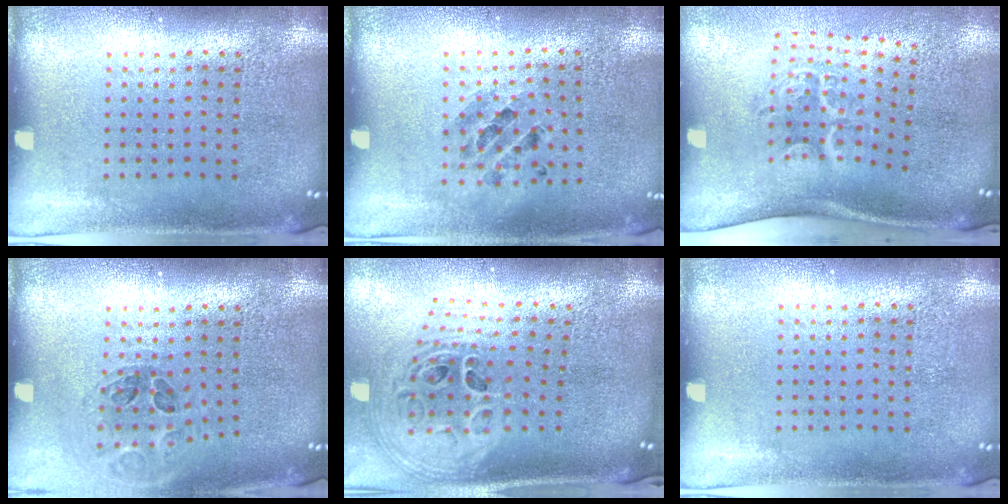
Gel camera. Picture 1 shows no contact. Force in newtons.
{"total": 0.9, "press": 0.9, "slide": 0.1}
{"total": 2.2, "press": 1.4, "slide": 1.7}
{"total": 1.0, "press": 0.9, "slide": 0.1}
{"total": 2.6, "press": 1.9, "slide": 1.8}
{"total": 0.0}